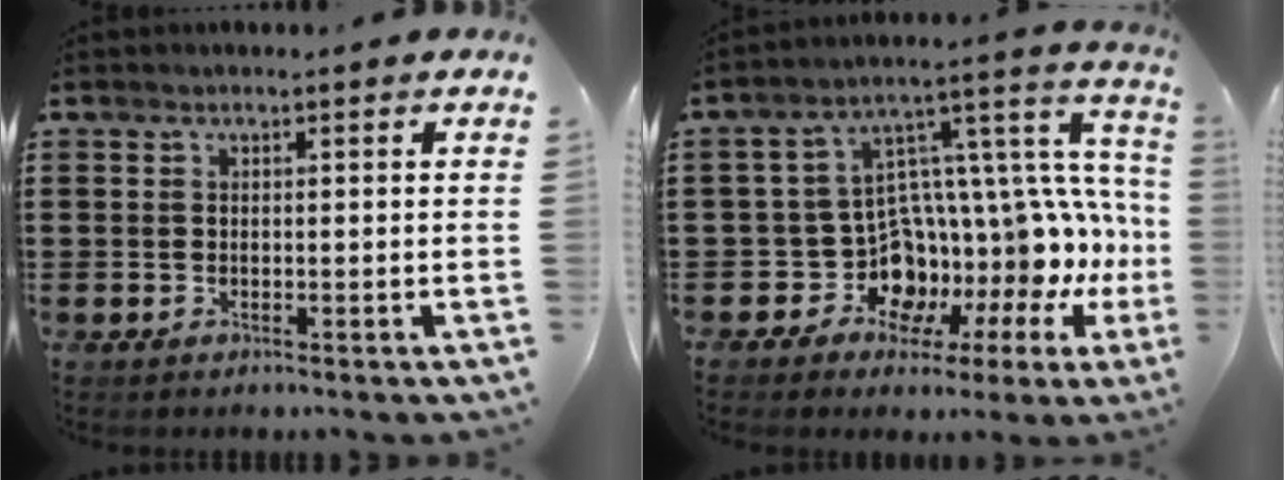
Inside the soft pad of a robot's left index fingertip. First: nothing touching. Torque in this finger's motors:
{"motor_torque": [1.34, 0.42, 0.78, 0.08]}